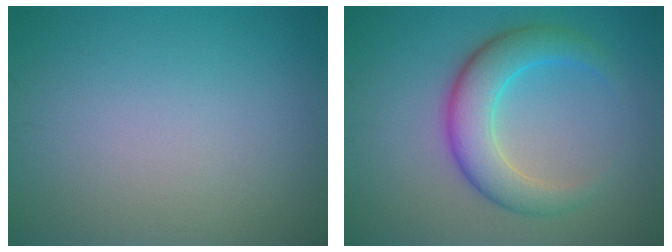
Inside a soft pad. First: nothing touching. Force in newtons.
{"total": 5.6, "press": 5.6, "slide": 0.1}